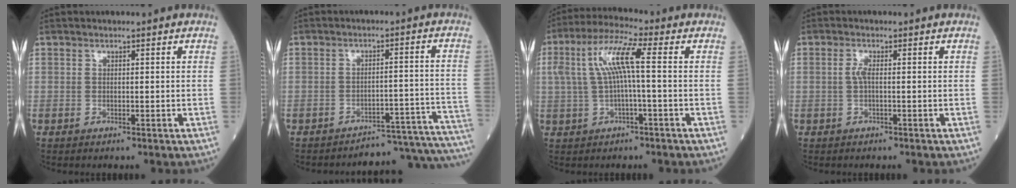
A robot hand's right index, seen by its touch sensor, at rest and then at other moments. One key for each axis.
{"total": 15.2, "fx": -15.1, "fy": 0.1, "fz": 1.0, "tx": 0.024, "ty": 0.036, "tz": -0.181}
{"total": 8.4, "fx": 1.0, "fy": 0.9, "fz": 8.3, "tx": -0.173, "ty": 0.032, "tz": 0.018}
{"total": 1.5, "fx": -0.1, "fy": 0.2, "fz": 1.5, "tx": -0.034, "ty": 0.002, "tz": -0.003}